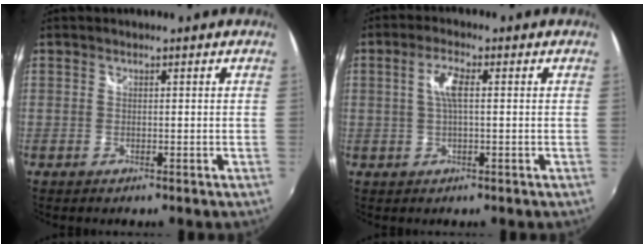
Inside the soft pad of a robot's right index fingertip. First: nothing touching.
{"total": 4.0, "force": [0.5, 0.8, 3.8], "torque": [-0.075, 0.005, 0.009]}